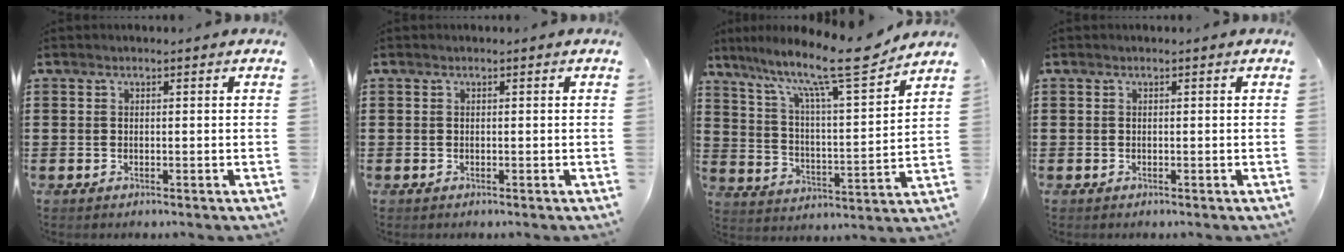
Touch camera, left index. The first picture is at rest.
{"total": 0.0}
{"total": 13.1, "force": [10.5, 1.1, 7.7], "torque": [-0.161, -0.070, 0.169]}
{"total": 0.0}